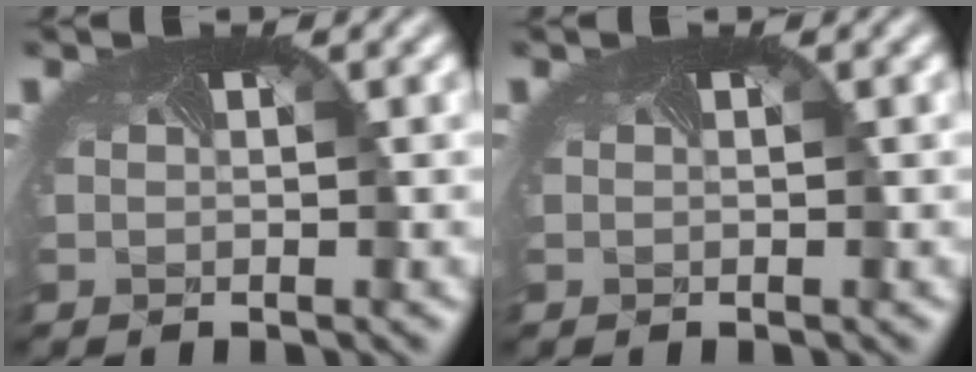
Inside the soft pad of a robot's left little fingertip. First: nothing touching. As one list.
[{"total": 0.0}]